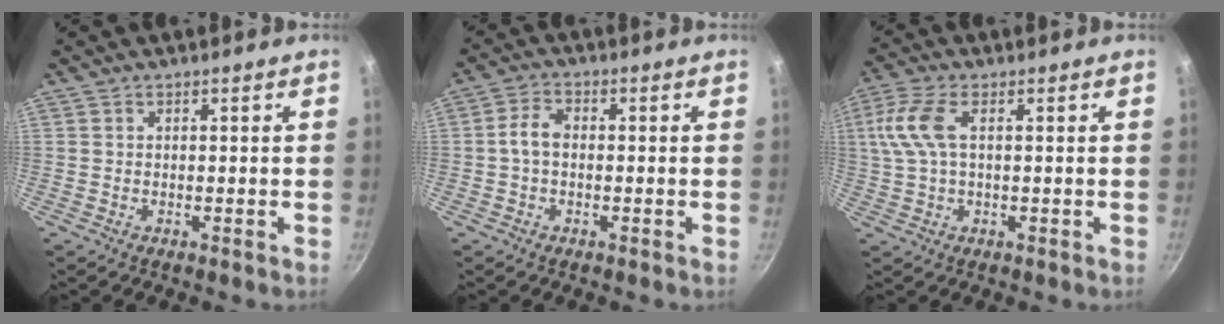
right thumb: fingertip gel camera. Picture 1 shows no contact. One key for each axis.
{"total": 4.1, "fx": -0.2, "fy": 2.7, "fz": 3.0, "tx": -0.058, "ty": 0.017, "tz": -0.011}
{"total": 8.2, "fx": 1.6, "fy": 3.9, "fz": 7.0, "tx": -0.160, "ty": 0.016, "tz": 0.028}